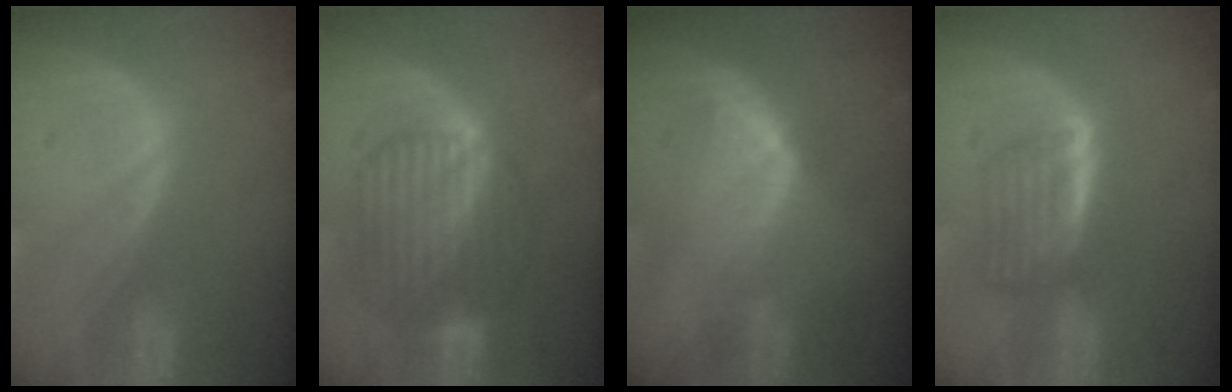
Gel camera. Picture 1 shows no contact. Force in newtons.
{"total": 9.2, "press": 9.2, "slide": 0.7}
{"total": 6.5, "press": 5.8, "slide": 2.8}
{"total": 5.8, "press": 5.1, "slide": 2.9}